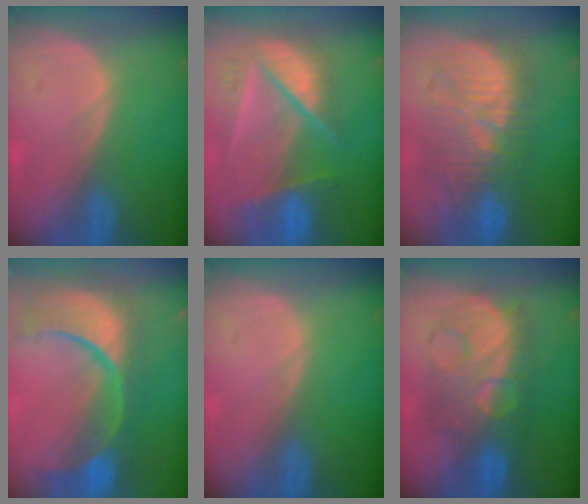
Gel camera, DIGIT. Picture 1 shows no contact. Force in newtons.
{"total": 9.9, "press": 8.3, "slide": 5.4}
{"total": 11.1, "press": 10.9, "slide": 1.8}
{"total": 13.7, "press": 10.8, "slide": 8.4}
{"total": 0.0}
{"total": 9.5, "press": 9.5, "slide": 0.4}